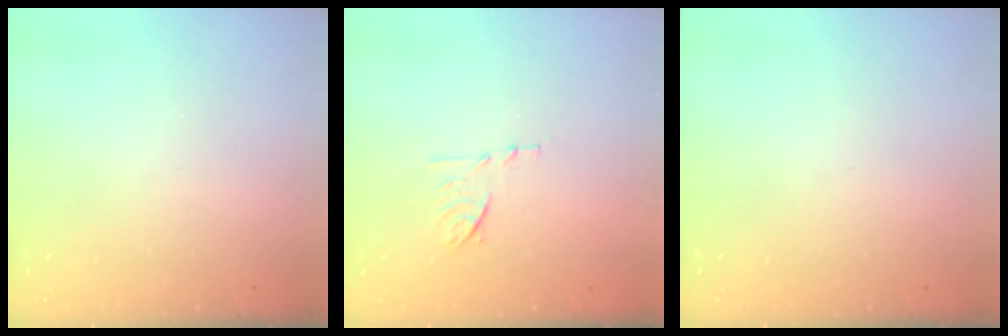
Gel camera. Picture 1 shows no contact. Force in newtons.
{"total": 6.9, "press": 6.8, "slide": 1.0}
{"total": 0.0}